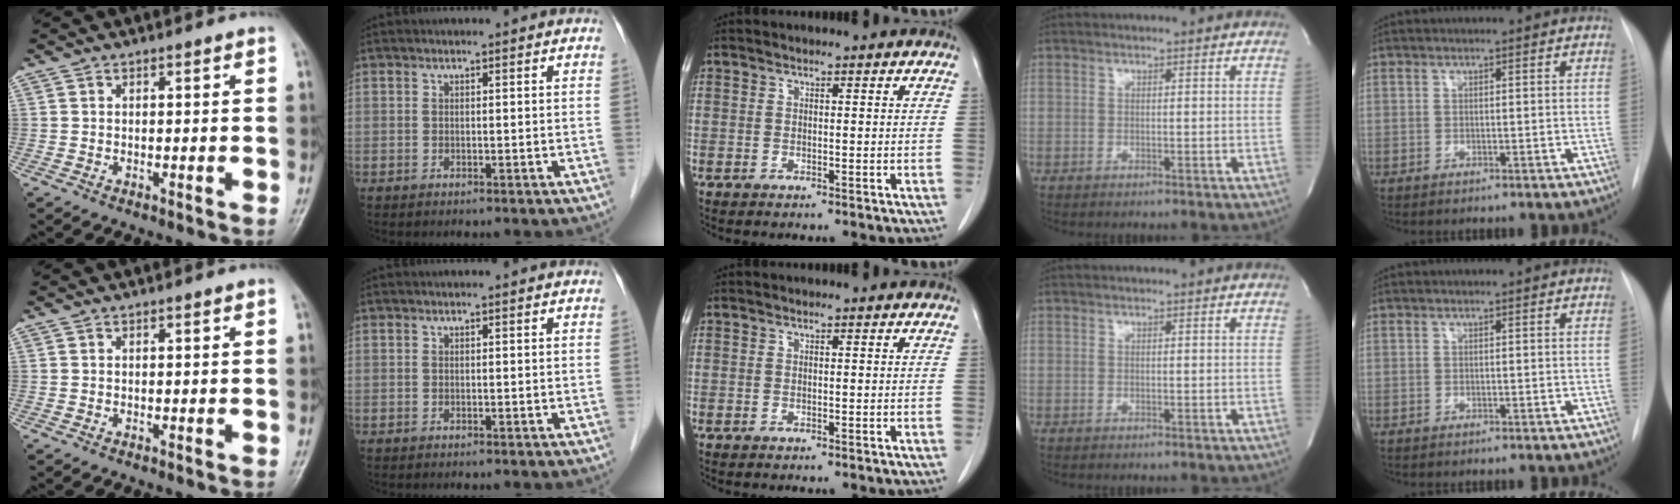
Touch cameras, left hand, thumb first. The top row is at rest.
{}